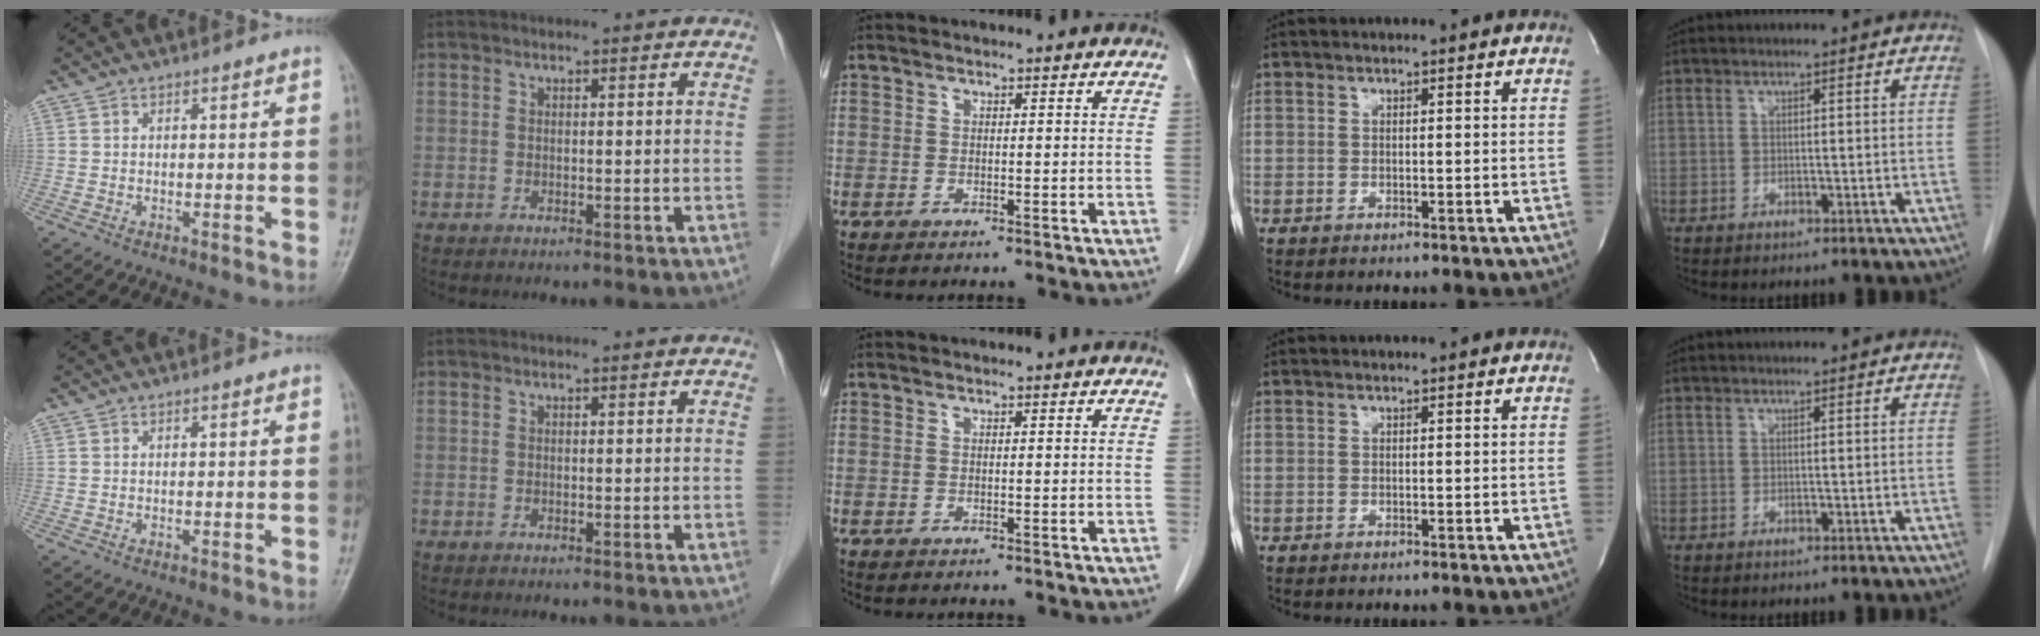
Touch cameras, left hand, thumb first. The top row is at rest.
{}